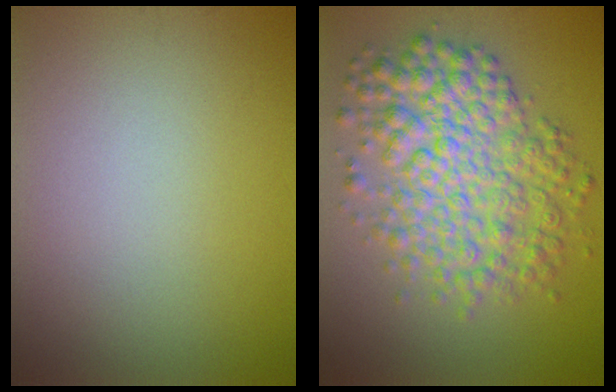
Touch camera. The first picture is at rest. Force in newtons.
{"total": 7.4, "press": 7.4, "slide": 0.0}